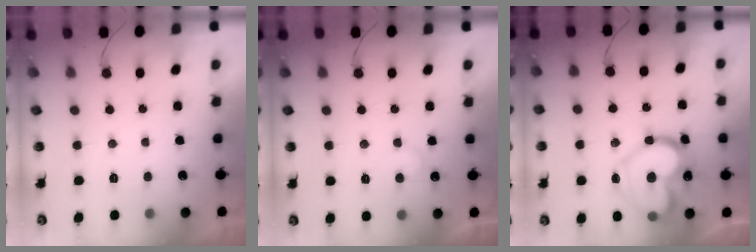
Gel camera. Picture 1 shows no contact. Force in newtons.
{"total": 6.3, "press": 6.3, "slide": 0.4}
{"total": 21.5, "press": 21.5, "slide": 1.3}